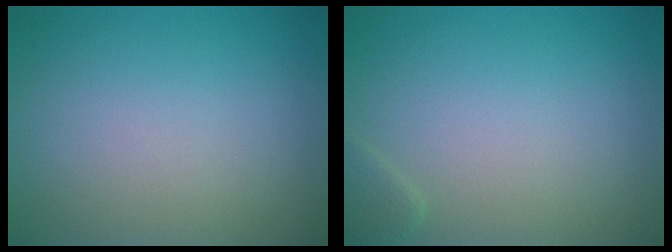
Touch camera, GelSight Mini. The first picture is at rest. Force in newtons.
{"total": 1.0, "press": 1.0, "slide": 0.1}